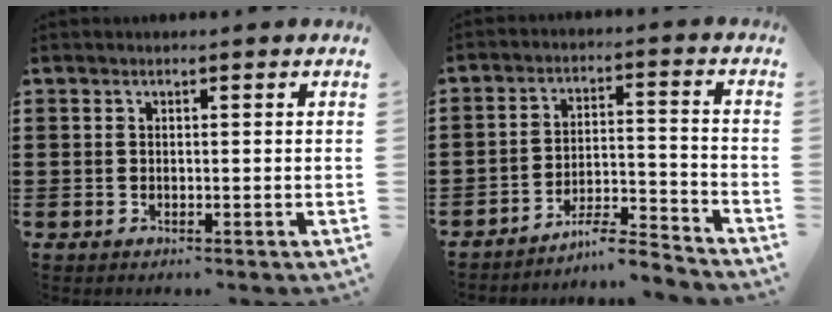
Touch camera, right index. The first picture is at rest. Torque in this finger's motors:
{"motor_torque": [0.31, 0.80, -0.01, -0.06]}